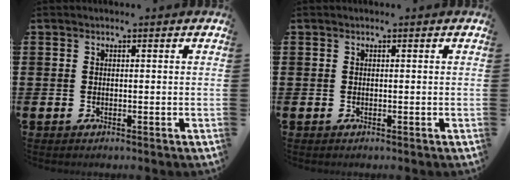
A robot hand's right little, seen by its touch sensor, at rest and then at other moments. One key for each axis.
{"total": 0.0}